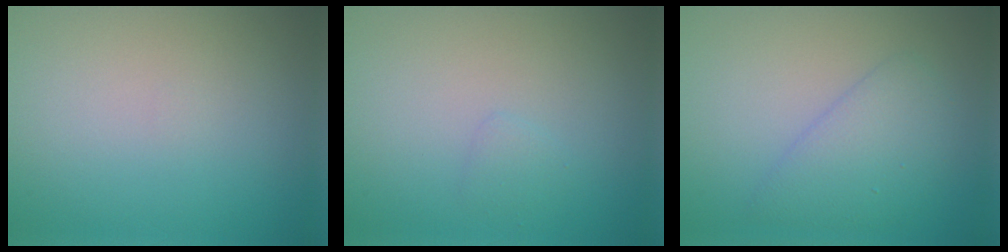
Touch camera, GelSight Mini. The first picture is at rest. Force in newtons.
{"total": 0.8, "press": 0.8, "slide": 0.1}
{"total": 3.3, "press": 3.3, "slide": 0.2}